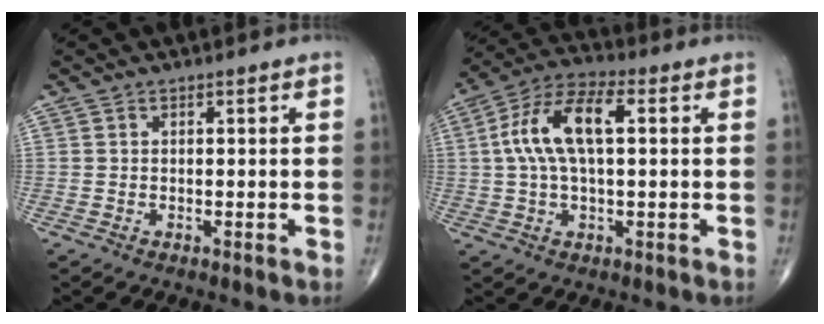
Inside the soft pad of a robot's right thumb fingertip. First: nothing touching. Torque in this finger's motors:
{"motor_torque": [-0.88, 1.17, 0.32, 0.04, 0.14]}